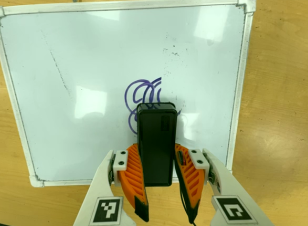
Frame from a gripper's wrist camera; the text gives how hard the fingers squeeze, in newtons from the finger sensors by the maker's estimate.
{"total": 7.3, "left": 5.8, "right": 8.7}